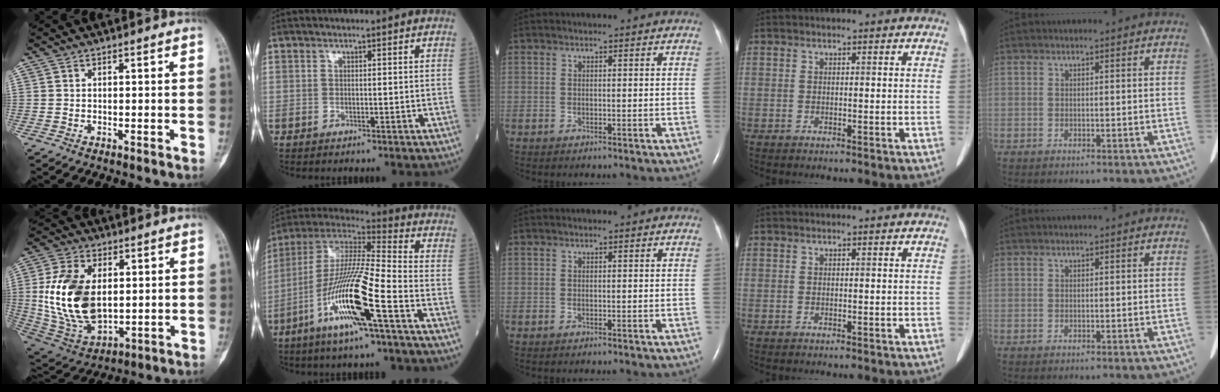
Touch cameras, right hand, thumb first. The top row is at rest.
{"thumb": {"total": 18.2, "force": [2.0, 11.2, 14.2], "torque": [-0.262, -0.011, 0.053]}, "index": {"total": 17.2, "force": [-7.0, 0.7, 15.6], "torque": [-0.322, -0.014, -0.137]}}